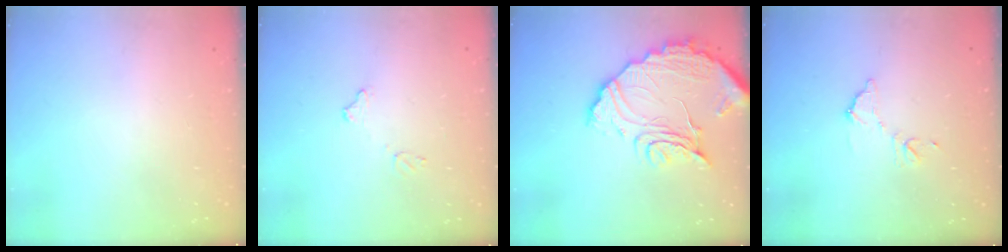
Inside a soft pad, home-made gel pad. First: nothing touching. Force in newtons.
{"total": 7.8, "press": 7.8, "slide": 0.4}
{"total": 15.9, "press": 15.8, "slide": 1.2}
{"total": 8.2, "press": 8.2, "slide": 0.4}